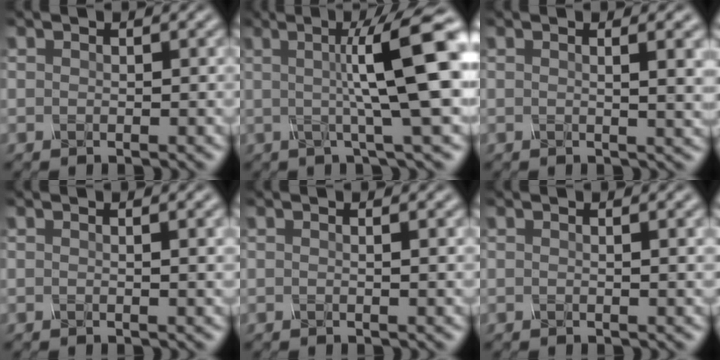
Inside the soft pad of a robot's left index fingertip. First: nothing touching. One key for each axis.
{"total": 10.3, "fx": 1.4, "fy": 1.7, "fz": 10.1, "tx": -0.125, "ty": 0.010, "tz": 0.017}
{"total": 4.6, "fx": 1.0, "fy": 1.6, "fz": 4.2, "tx": -0.034, "ty": 0.012, "tz": 0.002}
{"total": 2.3, "fx": 0.6, "fy": 0.7, "fz": 2.1, "tx": -0.020, "ty": 0.005, "tz": 0.002}
{"total": 1.2, "fx": 0.3, "fy": 0.4, "fz": 1.1, "tx": -0.012, "ty": 0.002, "tz": -0.004}
{"total": 2.0, "fx": 0.5, "fy": 0.6, "fz": 1.8, "tx": -0.018, "ty": 0.004, "tz": 0.000}